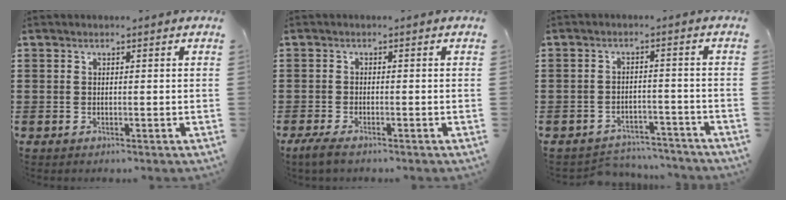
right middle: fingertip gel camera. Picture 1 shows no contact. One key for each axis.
{"total": 2.6, "fx": -2.0, "fy": 0.2, "fz": 1.6, "tx": -0.043, "ty": -0.008, "tz": -0.041}
{"total": 3.6, "fx": -3.6, "fy": 0.4, "fz": 0.1, "tx": -0.008, "ty": -0.001, "tz": -0.075}